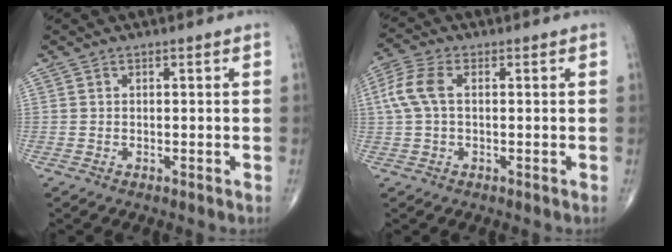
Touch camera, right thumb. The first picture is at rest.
{"total": 6.4, "force": [0.9, 3.5, 5.3], "torque": [-0.142, 0.021, 0.016]}